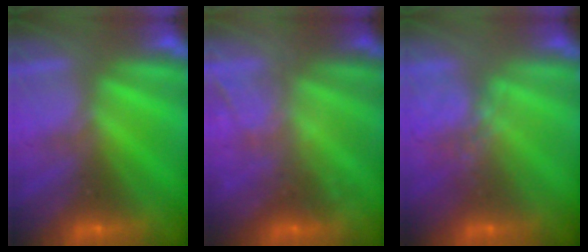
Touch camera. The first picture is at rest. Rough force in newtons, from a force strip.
{"total": 2.2}
{"total": 4.6}